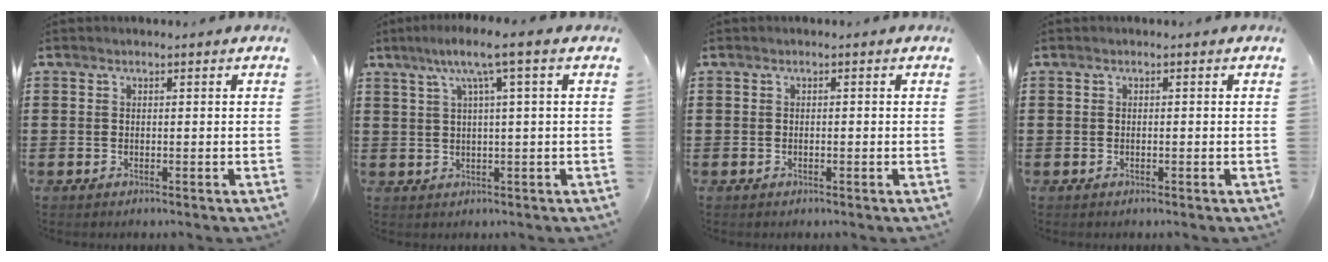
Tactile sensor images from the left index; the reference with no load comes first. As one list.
[{"total": 5.5, "force": [1.8, -0.3, 5.1], "torque": [-0.106, 0.001, 0.023]}, {"total": 0.0}, {"total": 0.0}]